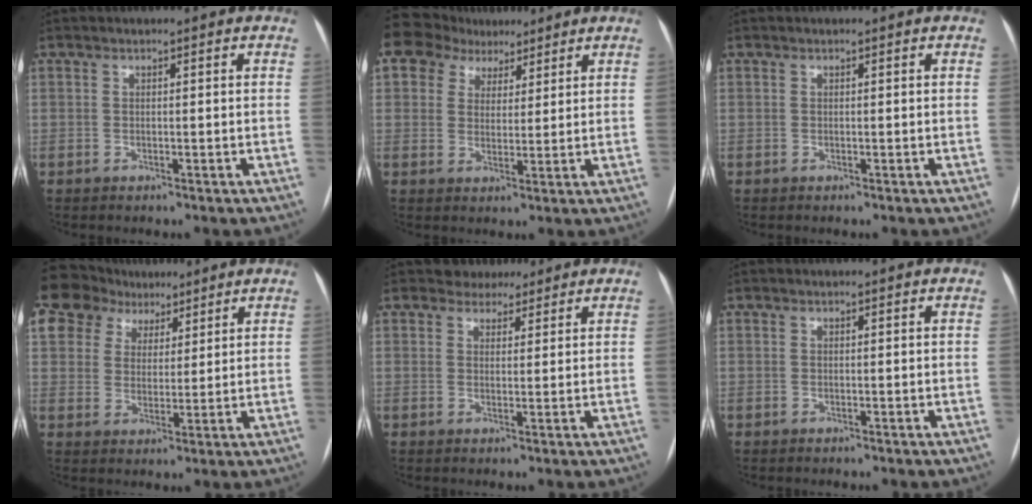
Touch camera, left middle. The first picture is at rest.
{"total": 5.9, "force": [4.6, 3.6, 0.7], "torque": [-0.001, 0.022, 0.078]}
{"total": 0.0}
{"total": 11.3, "force": [7.7, 7.6, 3.3], "torque": [-0.083, 0.043, 0.143]}
{"total": 3.3, "force": [2.8, 1.7, 0.0], "torque": [0.004, 0.005, 0.039]}
{"total": 0.0}